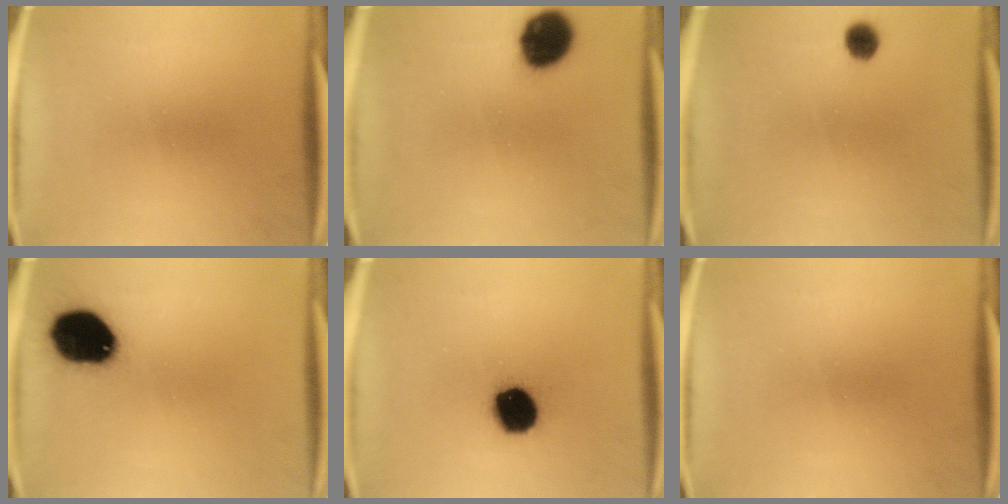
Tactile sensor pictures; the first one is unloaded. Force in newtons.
{"total": 12.1}
{"total": 3.1}
{"total": 16.3}
{"total": 13.7}
{"total": 0.0}